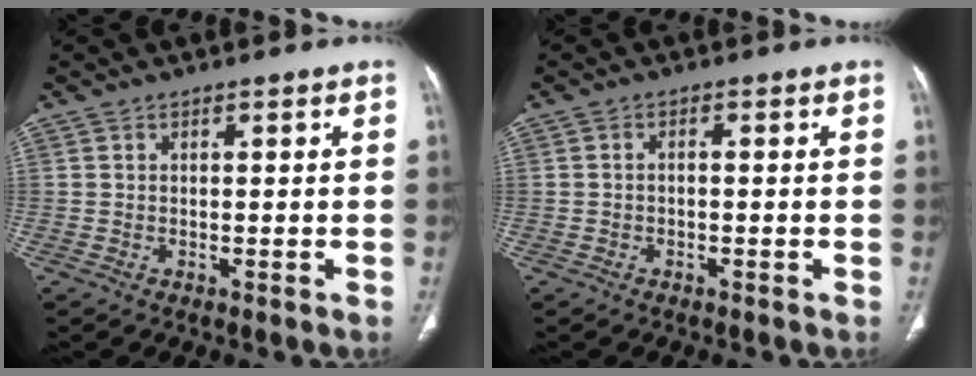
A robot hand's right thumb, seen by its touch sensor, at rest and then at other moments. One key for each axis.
{"total": 1.0, "fx": -0.3, "fy": 0.6, "fz": 0.7, "tx": -0.012, "ty": 0.004, "tz": -0.007}